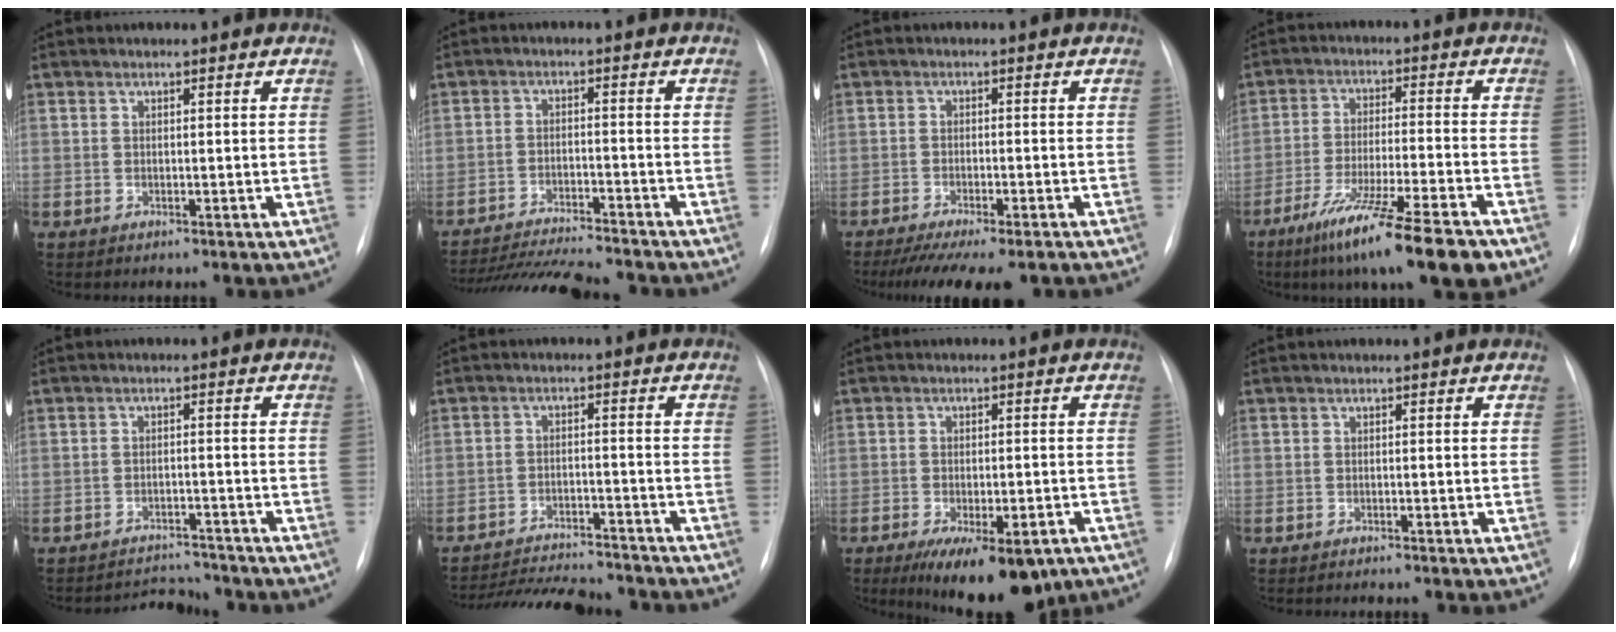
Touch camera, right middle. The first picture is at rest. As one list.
[{"total": 14.1, "force": [-13.1, 0.9, 5.3], "torque": [-0.087, -0.019, -0.198]}, {"total": 11.6, "force": [-9.4, 2.3, 6.5], "torque": [-0.093, -0.014, -0.135]}, {"total": 15.4, "force": [-10.2, 0.5, 11.5], "torque": [-0.181, -0.044, -0.170]}, {"total": 4.5, "force": [-4.4, 0.6, -0.7], "torque": [0.009, 0.003, -0.068]}, {"total": 14.5, "force": [-13.5, 2.3, 4.7], "torque": [-0.084, -0.006, -0.194]}, {"total": 12.4, "force": [-7.9, 4.9, 8.2], "torque": [-0.107, -0.007, -0.111]}, {"total": 1.7, "force": [-1.5, 0.2, 0.8], "torque": [-0.011, -0.004, -0.016]}]